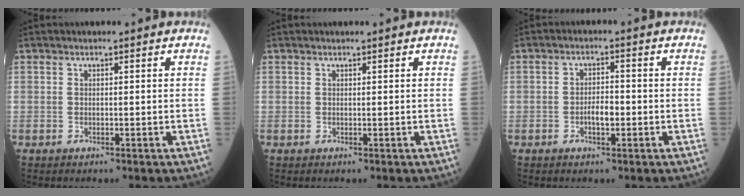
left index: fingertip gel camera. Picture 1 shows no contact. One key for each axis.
{"total": 1.0, "fx": 1.0, "fy": 0.1, "fz": 0.3, "tx": -0.004, "ty": 0.009, "tz": 0.015}
{"total": 2.7, "fx": -1.0, "fy": 1.0, "fz": 2.3, "tx": -0.039, "ty": 0.001, "tz": -0.019}